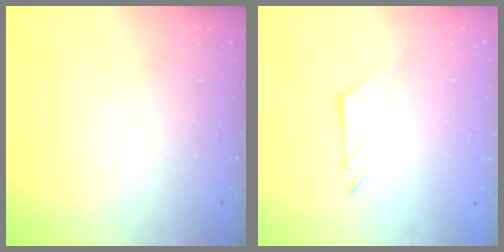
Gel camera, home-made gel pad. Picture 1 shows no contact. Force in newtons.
{"total": 7.0, "press": 7.0, "slide": 0.1}